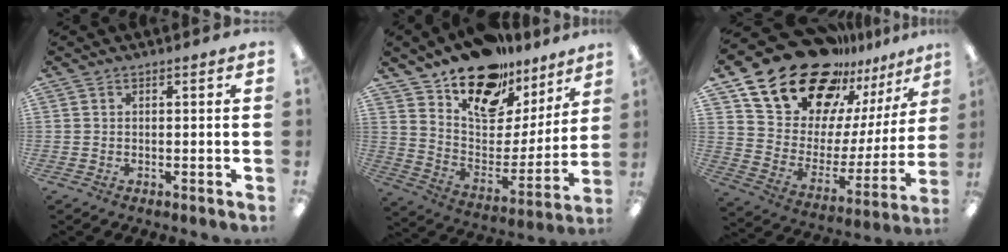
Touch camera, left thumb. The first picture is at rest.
{"total": 18.4, "force": [13.7, 9.7, 7.4], "torque": [-0.118, -0.098, 0.243]}
{"total": 23.6, "force": [18.4, 11.9, 8.7], "torque": [-0.161, -0.121, 0.342]}